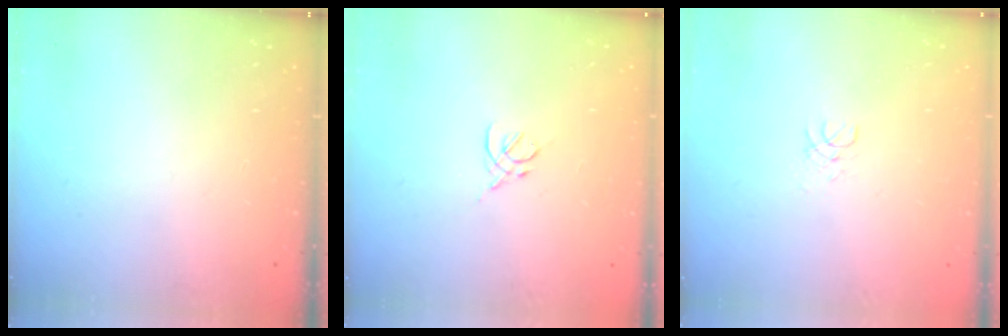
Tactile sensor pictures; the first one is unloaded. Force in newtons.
{"total": 2.7, "press": 2.6, "slide": 0.8}
{"total": 1.3, "press": 1.3, "slide": 0.1}